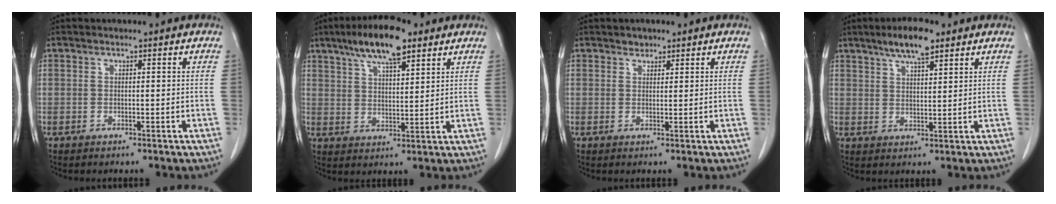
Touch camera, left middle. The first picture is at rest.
{"total": 10.2, "force": [6.8, 2.5, 7.2], "torque": [-0.130, 0.013, 0.115]}
{"total": 1.2, "force": [0.9, 0.7, 0.1], "torque": [0.001, -0.005, 0.012]}
{"total": 6.6, "force": [4.6, 1.4, 4.5], "torque": [-0.085, 0.006, 0.077]}